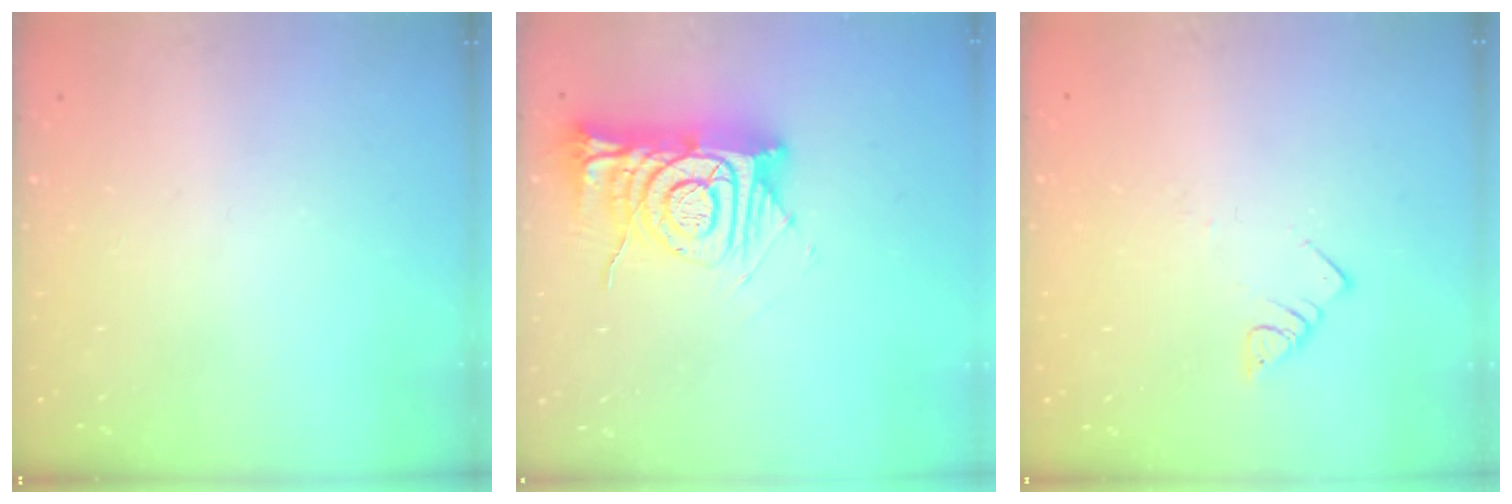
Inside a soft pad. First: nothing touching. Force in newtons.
{"total": 13.6, "press": 13.5, "slide": 1.3}
{"total": 3.0, "press": 3.0, "slide": 0.1}